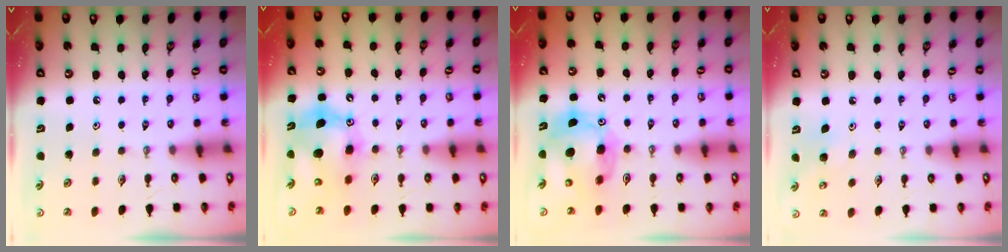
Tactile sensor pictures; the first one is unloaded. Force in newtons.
{"total": 12.0, "press": 11.6, "slide": 2.8}
{"total": 13.9, "press": 13.8, "slide": 2.1}
{"total": 6.9, "press": 6.8, "slide": 0.8}